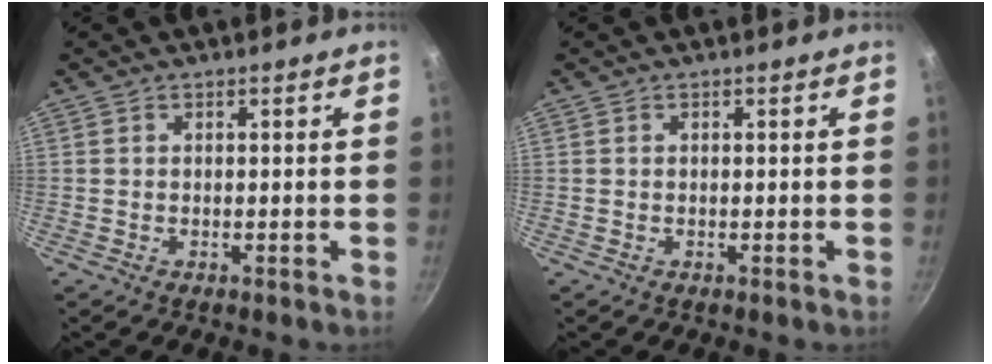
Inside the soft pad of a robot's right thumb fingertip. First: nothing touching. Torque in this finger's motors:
{"motor_torque": [-0.22, 0.36, -0.44, 0.31, 0.03]}